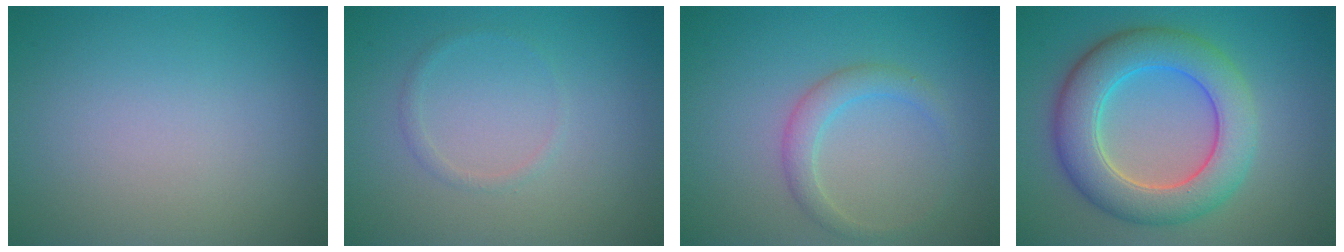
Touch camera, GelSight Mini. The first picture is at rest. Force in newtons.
{"total": 0.8, "press": 0.8, "slide": 0.1}
{"total": 2.2, "press": 2.2, "slide": 0.1}
{"total": 7.6, "press": 7.6, "slide": 0.5}